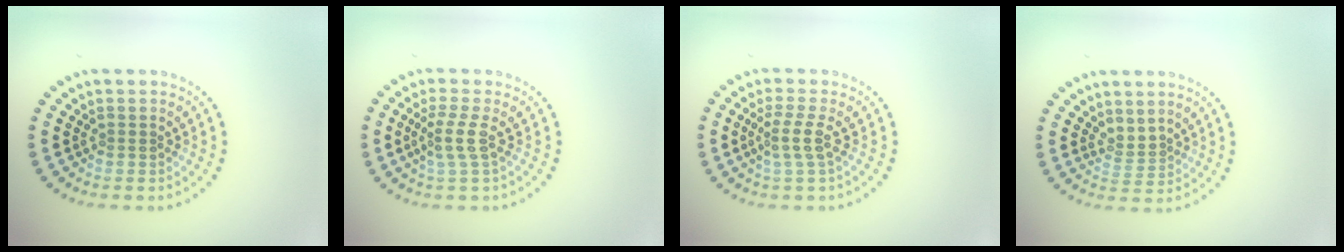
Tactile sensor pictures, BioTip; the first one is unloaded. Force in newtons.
{"total": 2.2, "press": 1.7, "slide": 1.4}
{"total": 2.2, "press": 1.7, "slide": 1.4}
{"total": 1.5, "press": 1.0, "slide": 1.1}